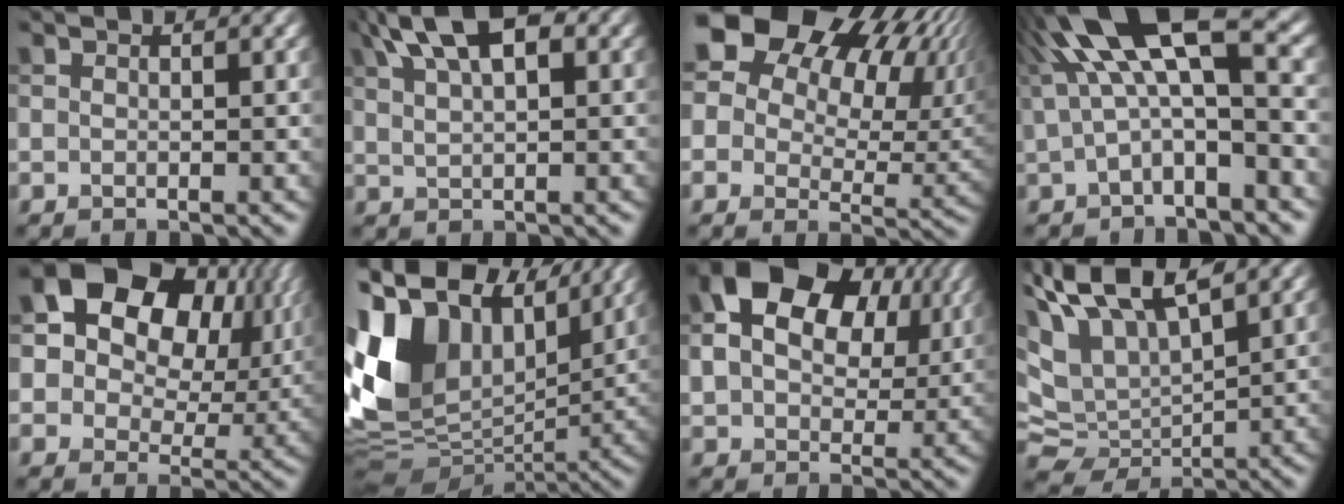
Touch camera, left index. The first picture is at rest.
{"total": 7.9, "force": [4.1, 3.3, 5.9], "torque": [-0.106, 0.022, 0.066]}
{"total": 20.1, "force": [9.3, 13.2, 12.1], "torque": [-0.219, 0.046, 0.162]}
{"total": 10.9, "force": [2.8, 3.7, 9.8], "torque": [-0.177, 0.018, 0.038]}
{"total": 18.4, "force": [7.2, 13.4, 10.3], "torque": [-0.196, 0.052, 0.122]}
{"total": 15.0, "force": [5.8, 9.8, 9.7], "torque": [-0.219, 0.031, 0.095]}
{"total": 15.1, "force": [6.3, 9.6, 9.9], "torque": [-0.170, 0.025, 0.100]}
{"total": 10.9, "force": [5.4, 4.7, 8.1], "torque": [-0.174, 0.008, 0.110]}